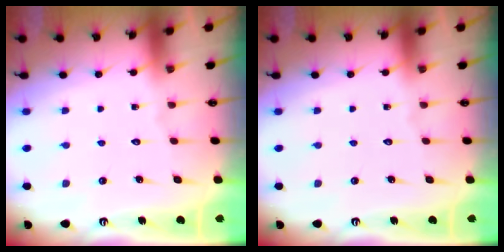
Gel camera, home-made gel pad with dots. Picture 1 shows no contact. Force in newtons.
{"total": 0.0}